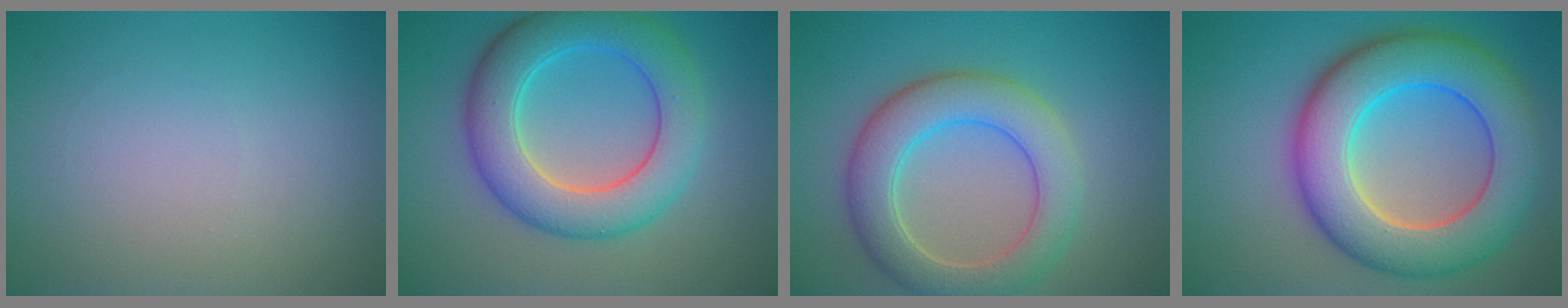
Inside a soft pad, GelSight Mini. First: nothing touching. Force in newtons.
{"total": 7.7, "press": 7.7, "slide": 0.2}
{"total": 6.4, "press": 6.4, "slide": 0.6}
{"total": 11.0, "press": 11.0, "slide": 0.6}